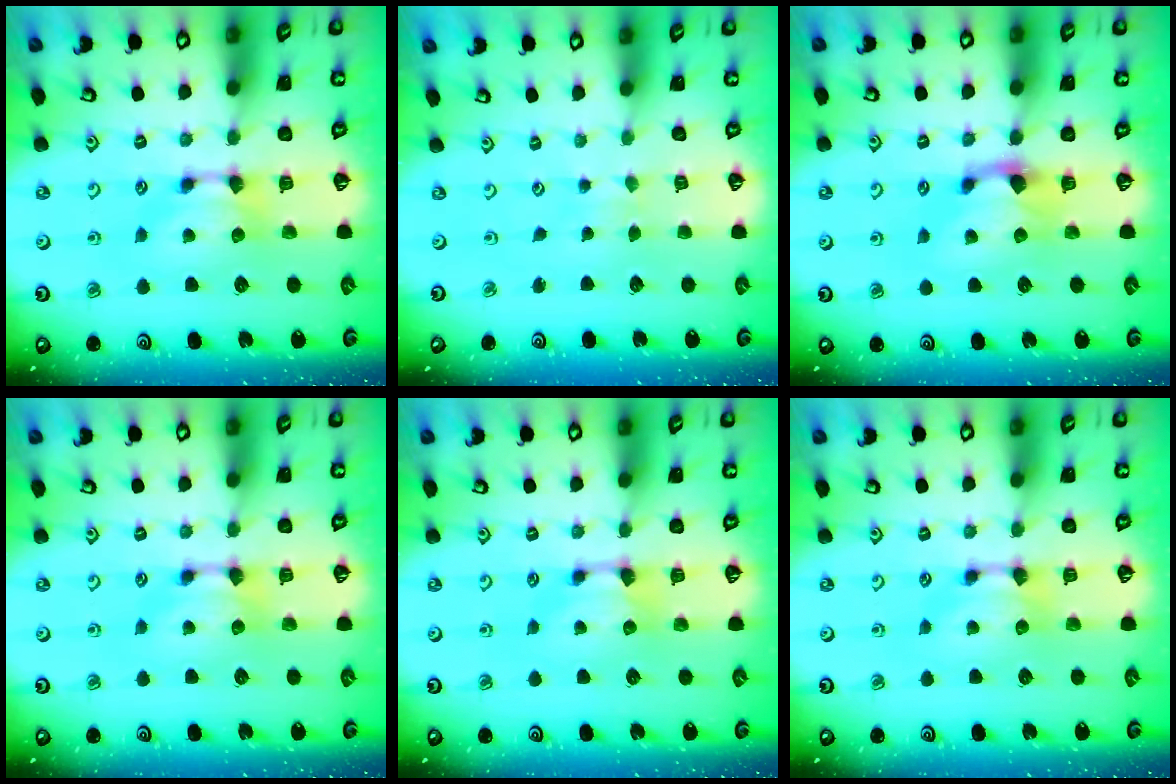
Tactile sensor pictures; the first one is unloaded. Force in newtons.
{"total": 3.5, "press": 3.5, "slide": 0.1}
{"total": 1.1, "press": 0.1, "slide": 1.1}
{"total": 0.0}
{"total": 0.0}
{"total": 0.0}